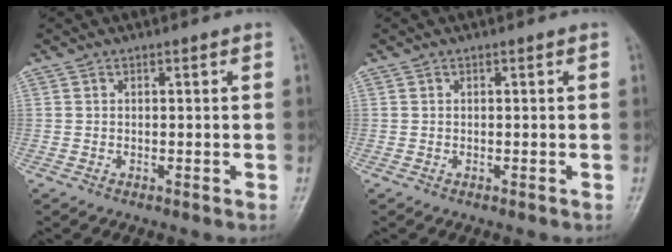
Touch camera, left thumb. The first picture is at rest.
{"total": 0.0}